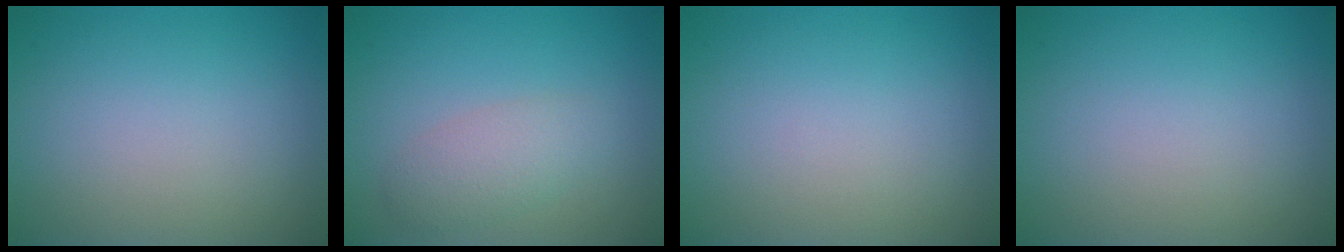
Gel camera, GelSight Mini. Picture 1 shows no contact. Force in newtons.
{"total": 2.5, "press": 2.5, "slide": 0.1}
{"total": 0.0}
{"total": 0.0}